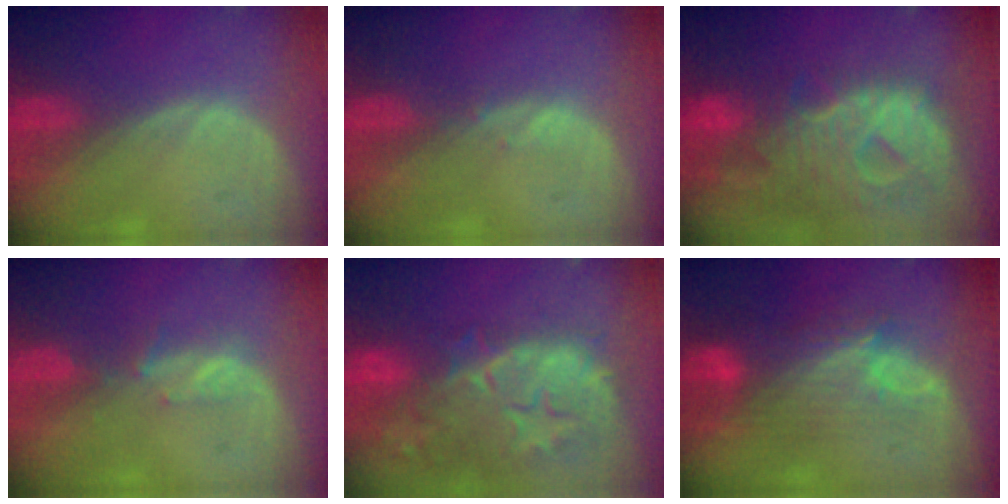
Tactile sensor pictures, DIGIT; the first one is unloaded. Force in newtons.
{"total": 0.6, "press": 0.6, "slide": 0.1}
{"total": 12.8, "press": 10.8, "slide": 6.8}
{"total": 2.3, "press": 2.1, "slide": 0.8}
{"total": 14.7, "press": 11.8, "slide": 8.7}
{"total": 9.6, "press": 8.1, "slide": 5.1}